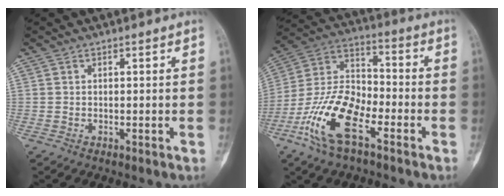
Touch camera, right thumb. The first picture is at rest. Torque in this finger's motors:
{"motor_torque": [0.32, 0.49, 1.82, -0.95, 0.48]}